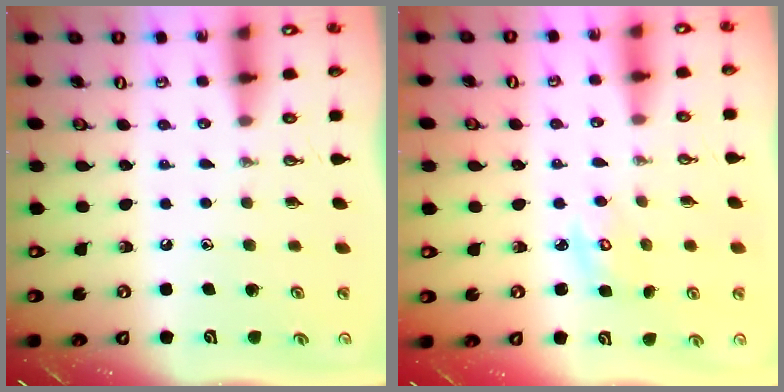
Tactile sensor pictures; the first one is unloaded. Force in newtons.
{"total": 3.0, "press": 3.0, "slide": 0.1}